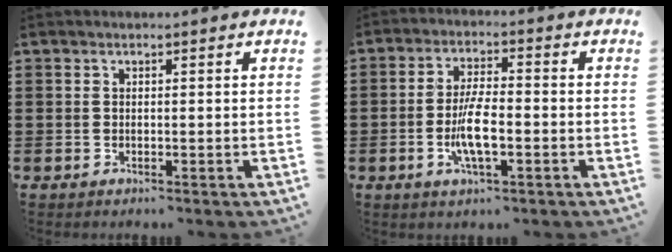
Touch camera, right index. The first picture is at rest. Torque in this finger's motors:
{"motor_torque": [1.62, 0.52, 0.64, 0.19]}